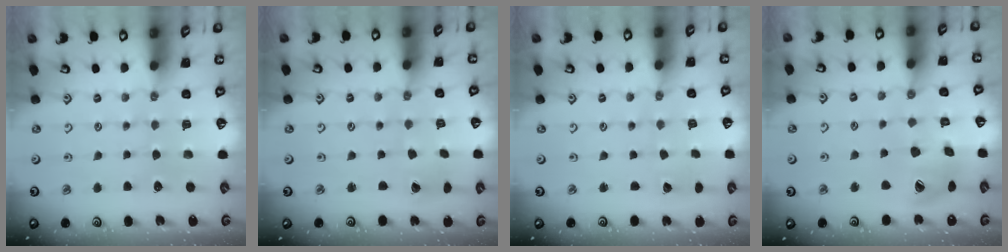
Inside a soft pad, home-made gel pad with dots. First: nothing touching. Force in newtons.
{"total": 1.9, "press": 1.8, "slide": 0.3}
{"total": 2.4, "press": 2.4, "slide": 0.2}
{"total": 13.1, "press": 13.0, "slide": 1.7}